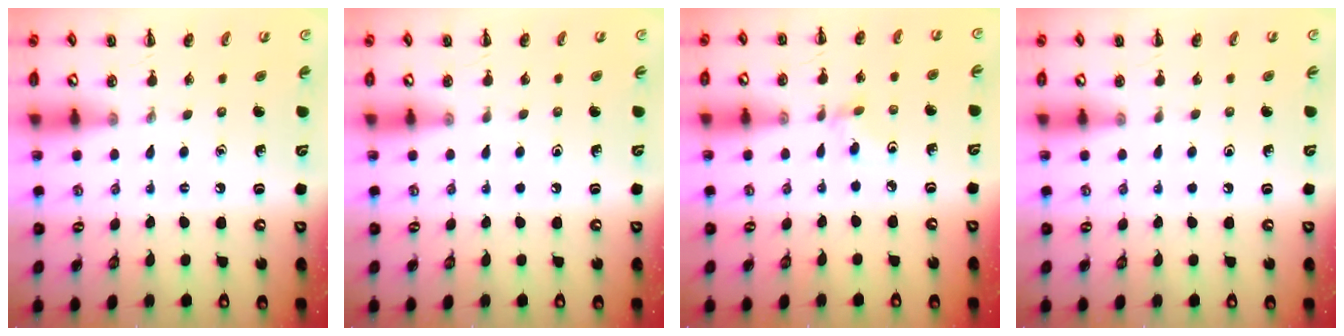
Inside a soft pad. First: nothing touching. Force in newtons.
{"total": 0.0}
{"total": 2.6, "press": 2.4, "slide": 1.1}
{"total": 0.0}